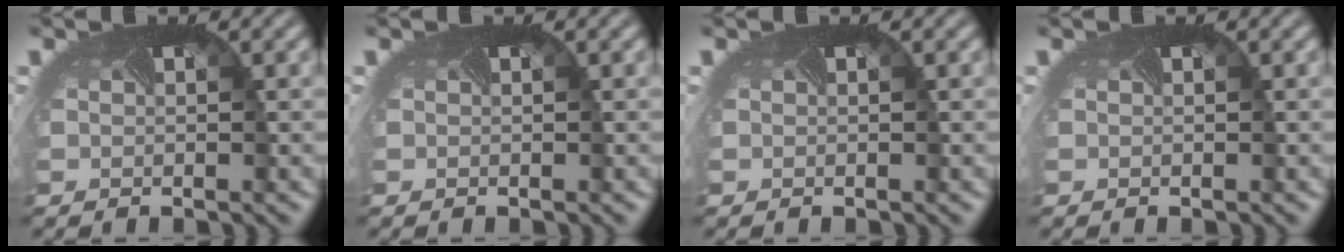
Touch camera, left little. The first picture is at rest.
{"total": 0.0}
{"total": 0.0}
{"total": 0.0}